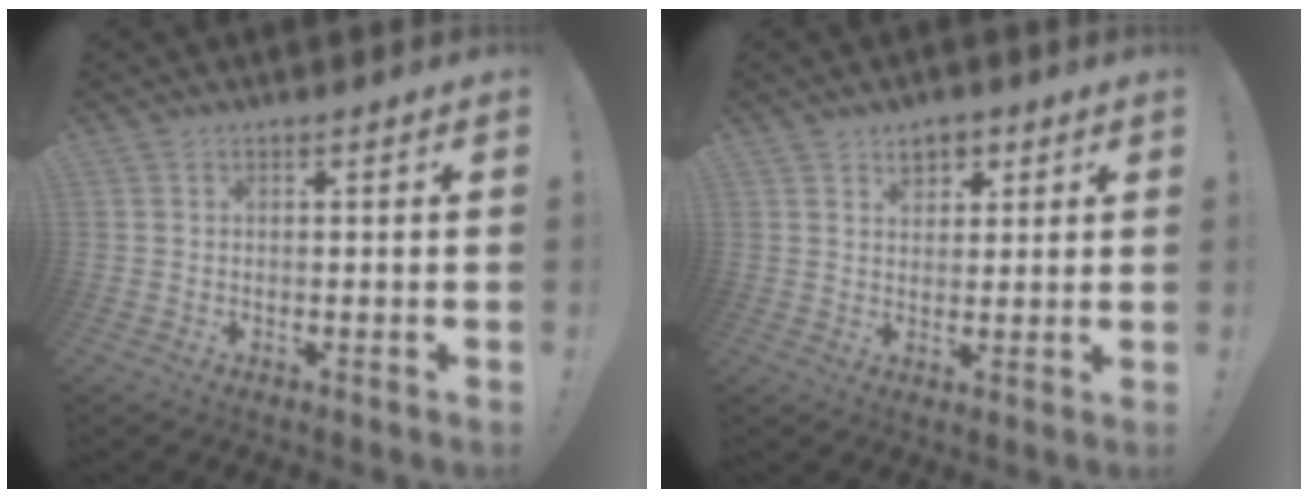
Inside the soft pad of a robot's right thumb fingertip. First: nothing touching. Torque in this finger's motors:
{"motor_torque": [0.00, 0.01, 0.18, 0.37, 0.05]}